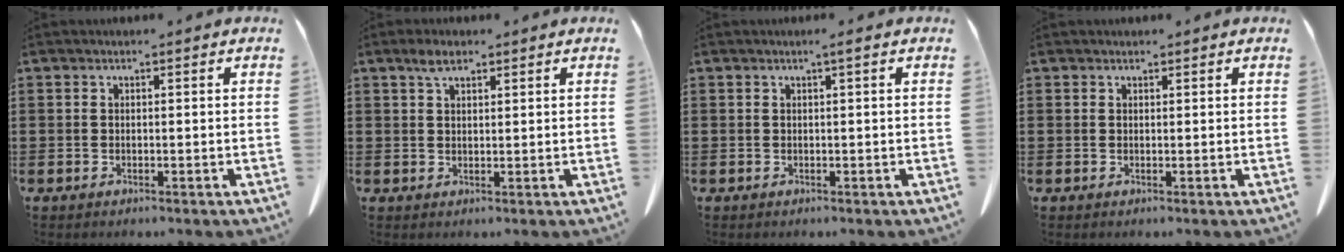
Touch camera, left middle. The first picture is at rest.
{"total": 2.1, "force": [1.4, 1.0, 1.2], "torque": [-0.027, 0.002, 0.028]}
{"total": 0.7, "force": [0.2, -0.1, 0.7], "torque": [-0.010, -0.002, 0.003]}
{"total": 0.6, "force": [0.5, 0.2, 0.0], "torque": [-0.003, -0.001, 0.012]}